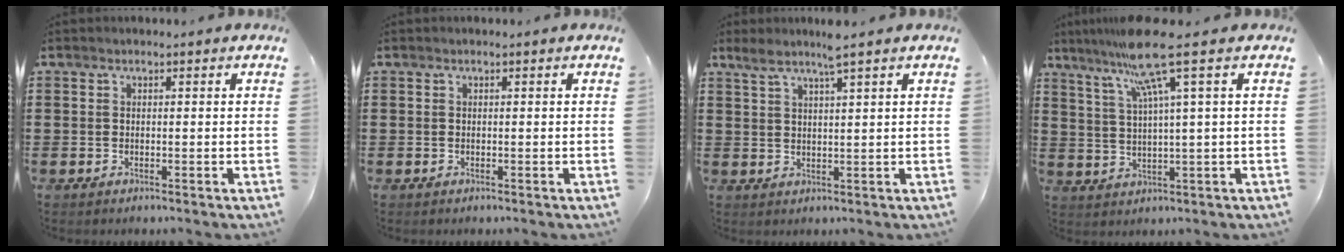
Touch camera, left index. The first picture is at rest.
{"total": 0.0}
{"total": 3.8, "force": [2.8, -0.2, 2.5], "torque": [-0.057, -0.002, 0.048]}
{"total": 10.3, "force": [5.3, -0.5, 8.8], "torque": [-0.196, -0.011, 0.083]}